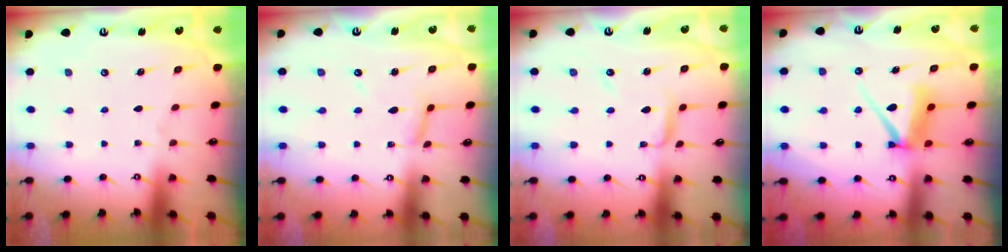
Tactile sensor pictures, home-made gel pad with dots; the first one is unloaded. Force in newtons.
{"total": 6.7, "press": 6.7, "slide": 0.4}
{"total": 5.5, "press": 5.5, "slide": 0.4}
{"total": 8.8, "press": 8.7, "slide": 0.9}